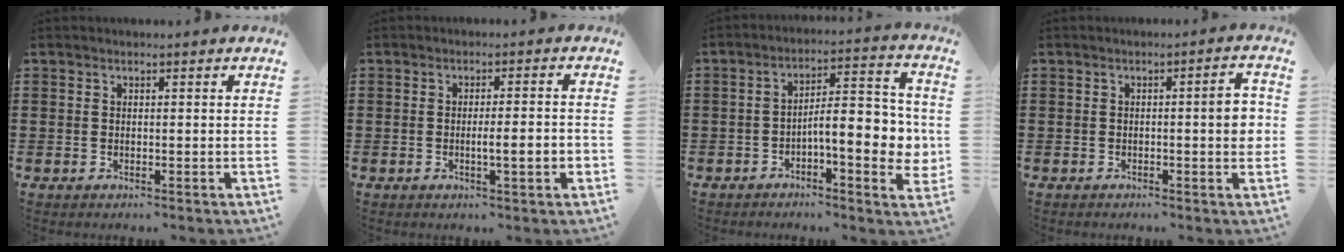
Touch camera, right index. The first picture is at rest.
{"total": 4.2, "force": [-0.9, 0.2, 4.1], "torque": [-0.060, -0.010, -0.019]}
{"total": 9.0, "force": [-1.9, 3.2, 8.2], "torque": [-0.110, -0.010, -0.039]}
{"total": 4.0, "force": [-0.3, 0.9, 3.9], "torque": [-0.049, -0.003, -0.011]}